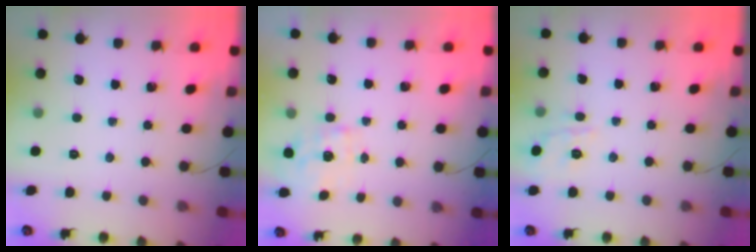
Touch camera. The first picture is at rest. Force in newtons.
{"total": 1.1, "press": 1.0, "slide": 0.5}
{"total": 8.0, "press": 8.0, "slide": 0.9}